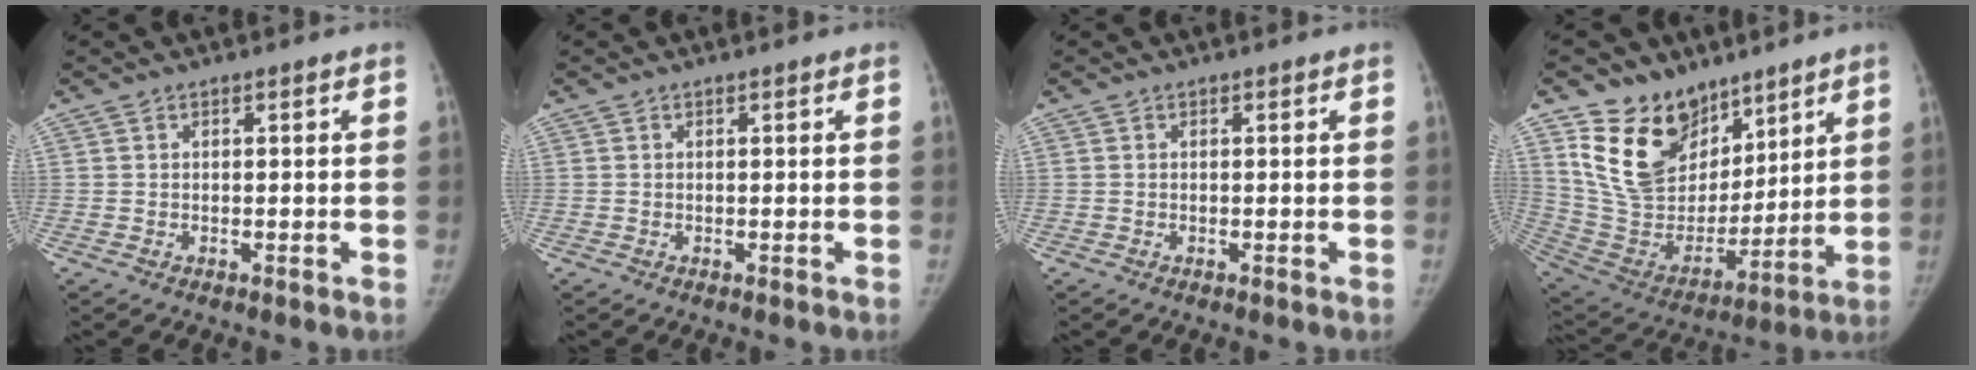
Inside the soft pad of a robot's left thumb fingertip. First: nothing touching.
{"total": 0.0}
{"total": 0.0}
{"total": 18.9, "force": [11.9, 12.3, 8.0], "torque": [-0.096, -0.071, 0.235]}